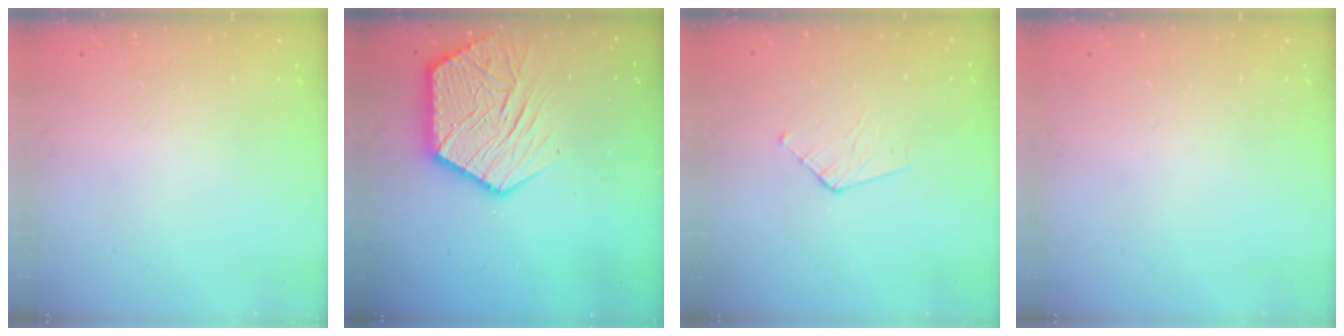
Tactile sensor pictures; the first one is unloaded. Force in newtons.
{"total": 15.9, "press": 15.8, "slide": 1.4}
{"total": 3.4, "press": 3.4, "slide": 0.3}
{"total": 0.0}